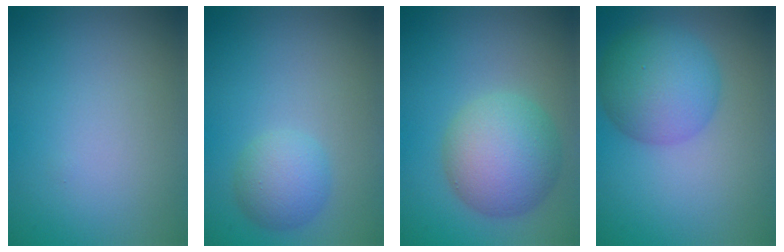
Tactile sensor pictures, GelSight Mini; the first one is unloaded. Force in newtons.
{"total": 2.6, "press": 2.6, "slide": 0.1}
{"total": 6.2, "press": 6.2, "slide": 0.0}
{"total": 5.9, "press": 5.9, "slide": 0.1}